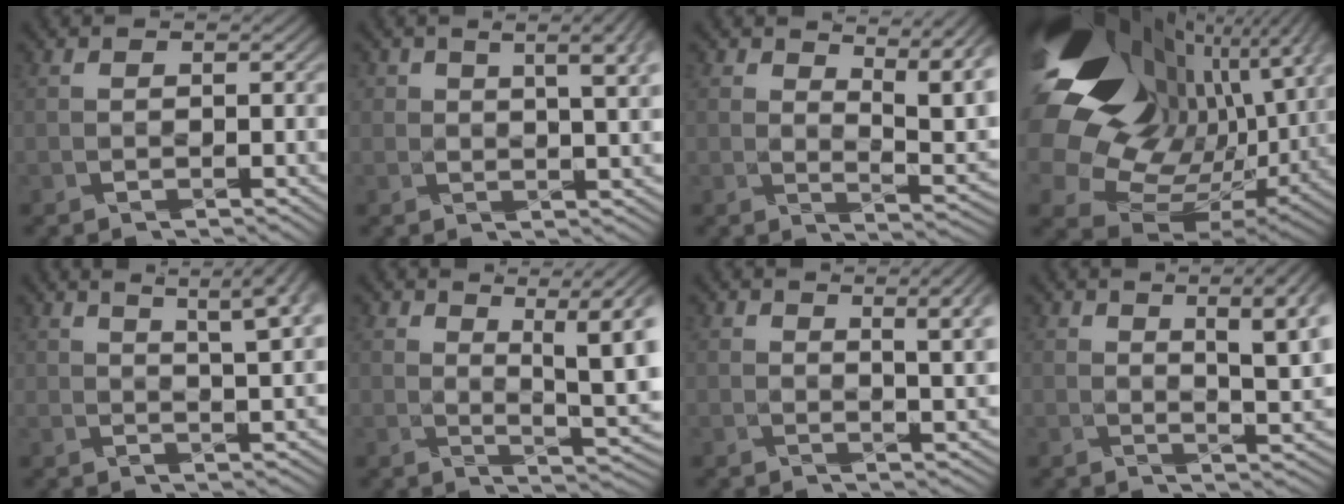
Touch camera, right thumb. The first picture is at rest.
{"total": 7.3, "force": [3.3, 2.9, 5.9], "torque": [-0.074, 0.012, 0.041]}
{"total": 7.8, "force": [4.6, 3.1, 5.5], "torque": [-0.092, -0.003, 0.067]}
{"total": 22.2, "force": [7.9, 14.5, 14.9], "torque": [-0.338, 0.005, 0.173]}
{"total": 9.8, "force": [5.5, 3.0, 7.5], "torque": [-0.096, 0.024, 0.065]}
{"total": 8.5, "force": [2.8, 2.9, 7.5], "torque": [-0.117, -0.002, 0.048]}
{"total": 5.7, "force": [2.6, 1.7, 4.8], "torque": [-0.060, 0.005, 0.039]}
{"total": 8.4, "force": [3.2, 2.7, 7.3], "torque": [-0.103, 0.008, 0.050]}